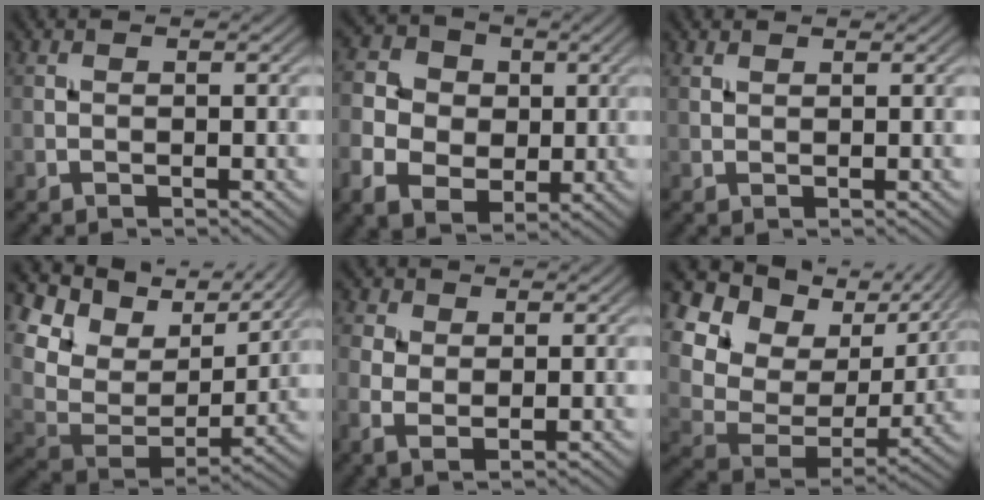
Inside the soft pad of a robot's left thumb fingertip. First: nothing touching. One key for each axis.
{"total": 8.4, "fx": -0.6, "fy": 7.0, "fz": 4.6, "tx": -0.121, "ty": -0.005, "tz": -0.015}
{"total": 0.7, "fx": 0.7, "fy": 0.1, "fz": 0.2, "tx": -0.007, "ty": 0.002, "tz": 0.016}
{"total": 14.2, "fx": 9.0, "fy": 8.1, "fz": 7.5, "tx": -0.207, "ty": 0.022, "tz": 0.164}
{"total": 3.6, "fx": 0.6, "fy": 2.3, "fz": 2.7, "tx": -0.065, "ty": 0.001, "tz": 0.007}
{"total": 15.6, "fx": 7.1, "fy": 10.7, "fz": 8.7, "tx": -0.221, "ty": 0.012, "tz": 0.149}